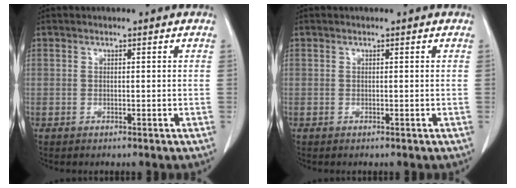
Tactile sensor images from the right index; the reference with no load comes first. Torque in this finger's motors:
{"motor_torque": [0.07, 0.14, -0.01, 0.00]}